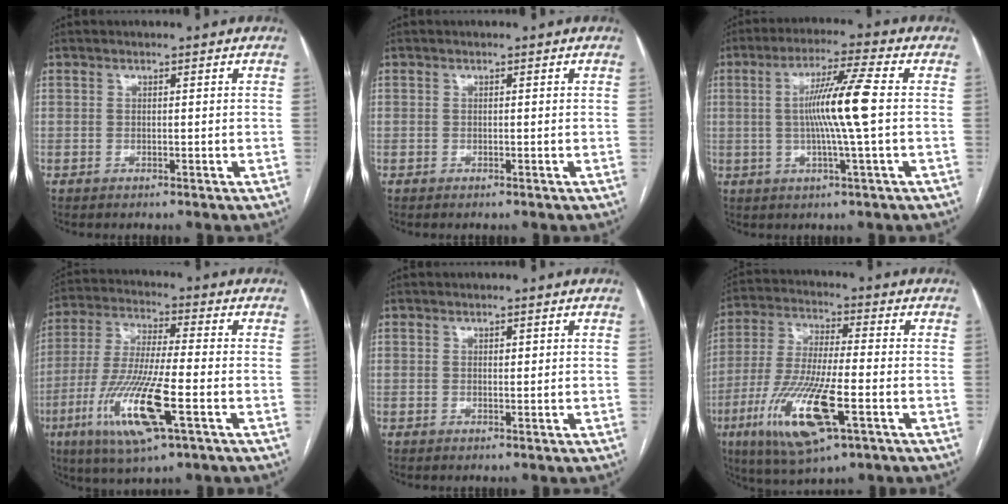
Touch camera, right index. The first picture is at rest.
{"total": 0.0}
{"total": 9.6, "force": [0.2, -1.1, 9.5], "torque": [-0.177, 0.003, 0.002]}
{"total": 14.8, "force": [-5.4, 1.5, 13.7], "torque": [-0.284, -0.024, -0.098]}
{"total": 0.6, "force": [0.2, 0.3, 0.4], "torque": [-0.006, 0.000, 0.004]}
{"total": 15.4, "force": [-6.0, 2.7, 13.9], "torque": [-0.288, -0.026, -0.104]}